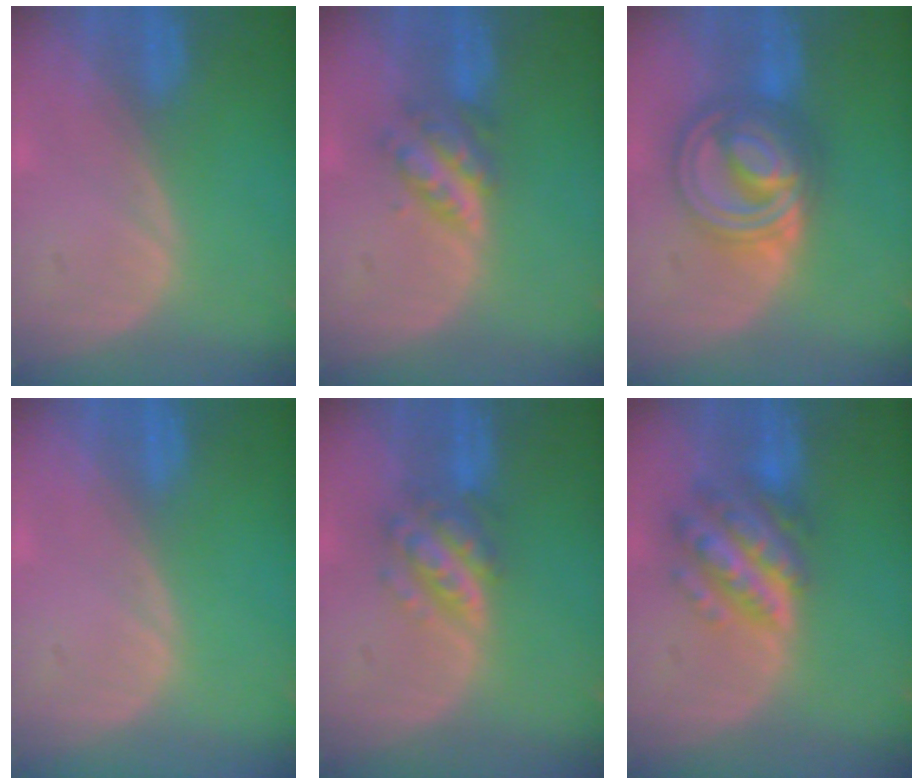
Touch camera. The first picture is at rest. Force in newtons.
{"total": 4.7, "press": 4.6, "slide": 1.2}
{"total": 9.0, "press": 9.0, "slide": 0.7}
{"total": 0.0}
{"total": 6.0, "press": 5.3, "slide": 2.8}
{"total": 7.7, "press": 7.7, "slide": 0.5}